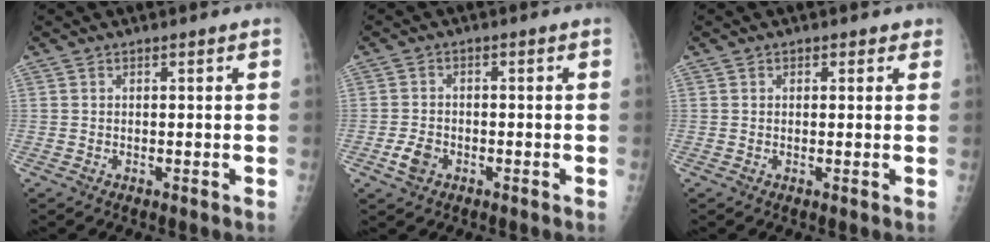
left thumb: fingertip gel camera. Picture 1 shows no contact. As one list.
[{"total": 3.6, "force": [-1.6, 2.5, 2.0], "torque": [-0.036, 0.007, -0.028]}, {"total": 1.4, "force": [0.8, 1.1, 0.3], "torque": [0.014, -0.002, 0.003]}]